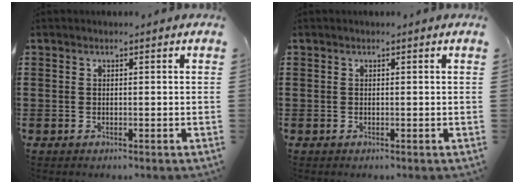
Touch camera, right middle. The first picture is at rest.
{"total": 0.0}